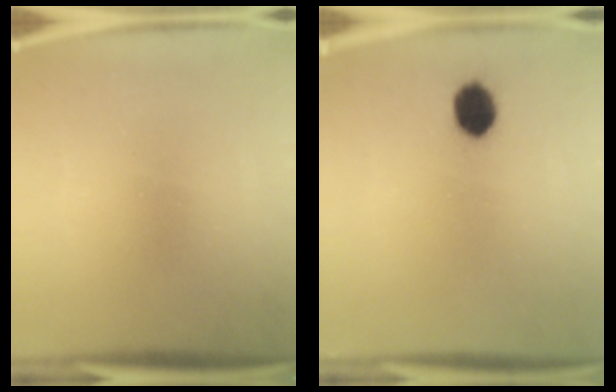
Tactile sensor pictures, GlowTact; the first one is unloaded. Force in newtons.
{"total": 5.7}